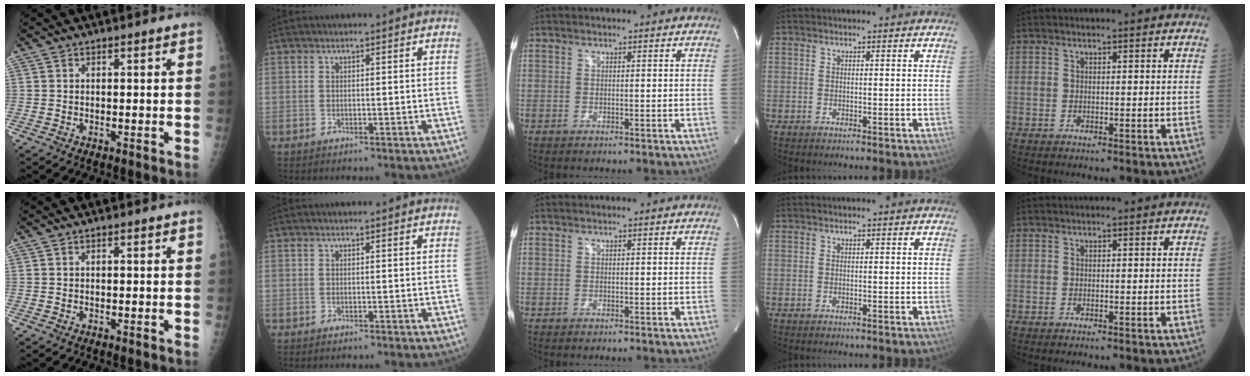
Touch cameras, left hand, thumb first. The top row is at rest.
{}